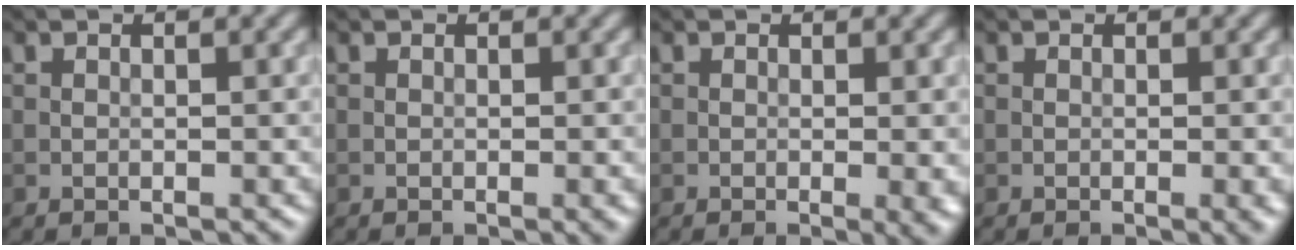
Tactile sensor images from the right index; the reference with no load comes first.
{"total": 0.7, "force": [-0.2, 0.1, 0.7], "torque": [-0.008, -0.001, -0.003]}
{"total": 2.2, "force": [-0.4, 0.4, 2.1], "torque": [-0.026, -0.006, -0.006]}
{"total": 1.1, "force": [-0.3, 0.1, 1.1], "torque": [-0.014, -0.004, -0.004]}